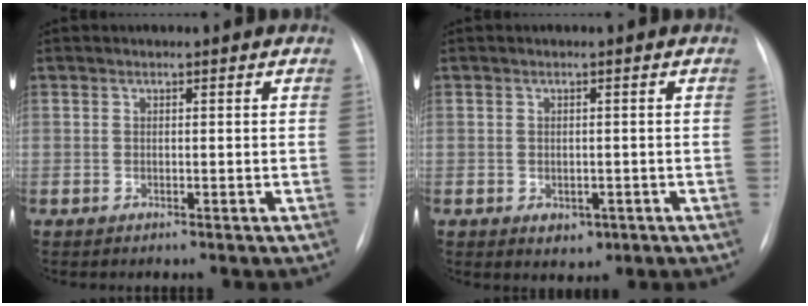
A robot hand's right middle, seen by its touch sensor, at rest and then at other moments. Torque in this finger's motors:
{"motor_torque": [0.35, -0.22, 0.26, 0.04]}